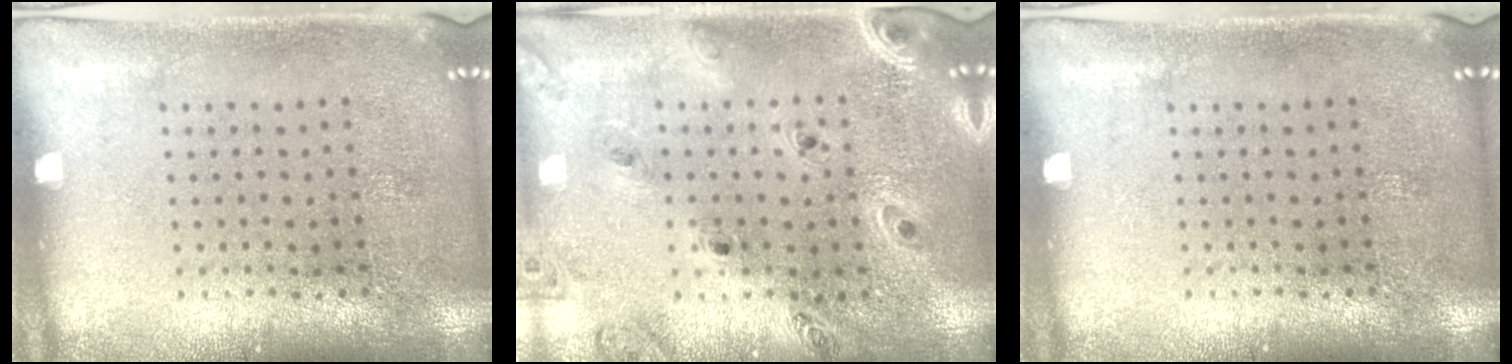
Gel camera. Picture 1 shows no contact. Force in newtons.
{"total": 1.2, "press": 1.2, "slide": 0.2}
{"total": 0.0}